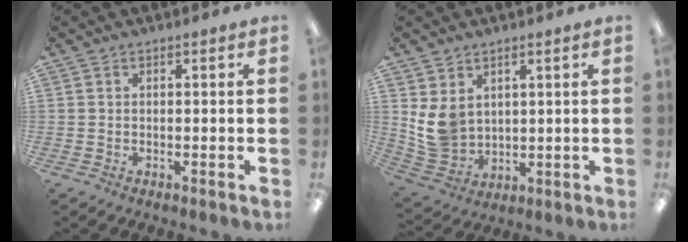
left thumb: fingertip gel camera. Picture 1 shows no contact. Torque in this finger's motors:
{"motor_torque": [1.43, 1.41, 0.67, -0.76, 0.08]}